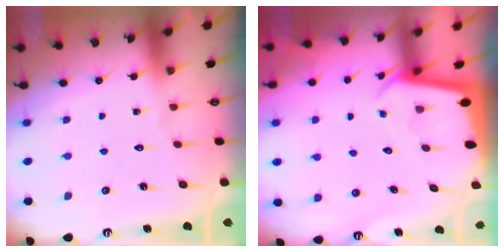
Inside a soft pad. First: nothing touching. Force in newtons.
{"total": 1.9, "press": 1.9, "slide": 0.1}